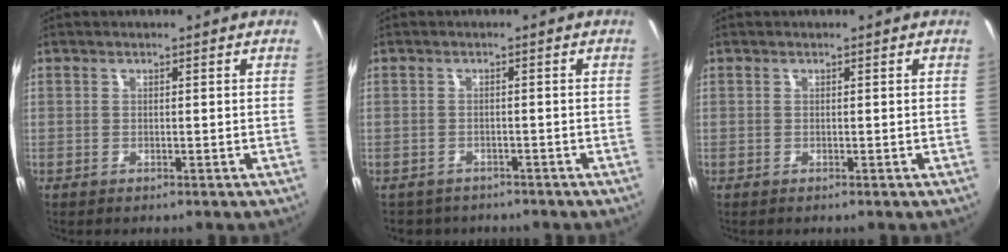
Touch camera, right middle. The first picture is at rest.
{"total": 3.9, "force": [-3.1, 2.2, 0.6], "torque": [-0.021, -0.013, -0.046]}
{"total": 0.0}